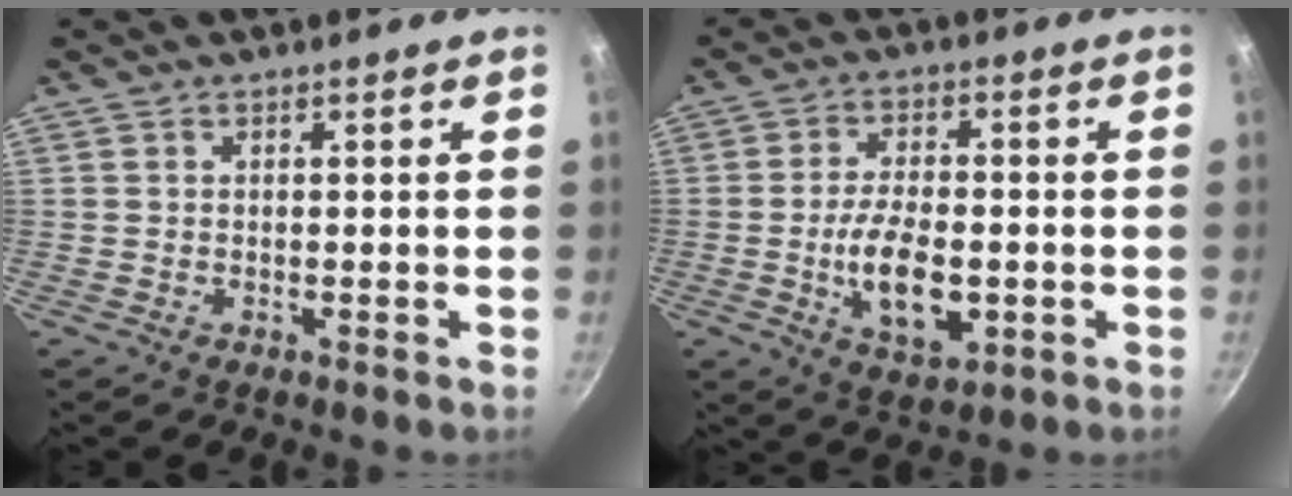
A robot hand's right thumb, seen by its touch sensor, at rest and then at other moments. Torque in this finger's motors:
{"motor_torque": [-0.48, 0.32, 0.59, 0.62, 0.26]}